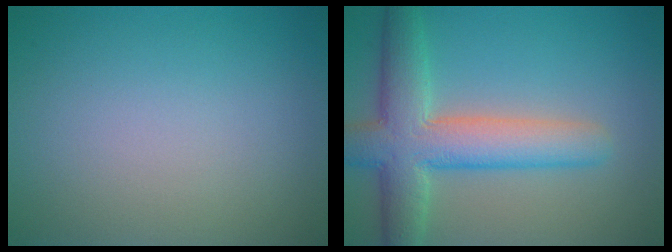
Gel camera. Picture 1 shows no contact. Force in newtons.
{"total": 7.5, "press": 7.5, "slide": 0.2}